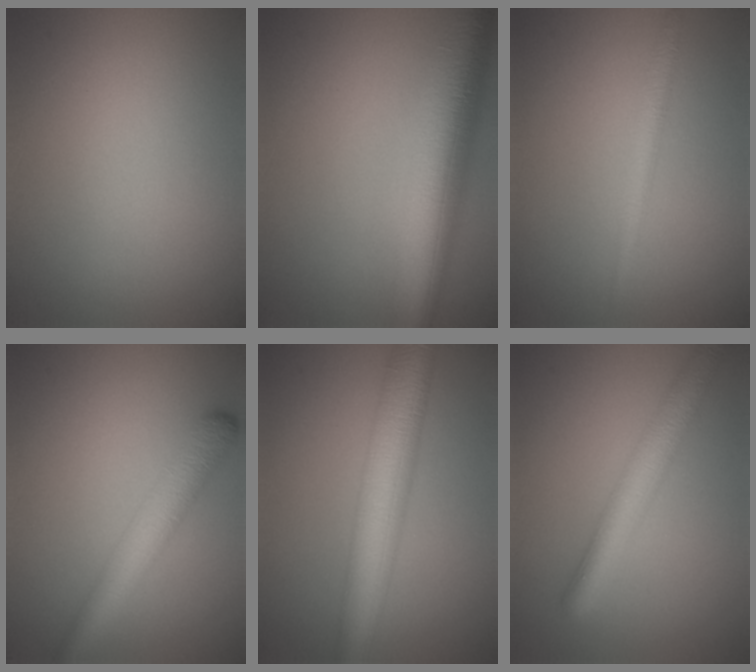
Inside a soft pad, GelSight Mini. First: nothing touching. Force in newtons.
{"total": 9.6, "press": 9.6, "slide": 0.4}
{"total": 2.0, "press": 2.0, "slide": 0.1}
{"total": 4.9, "press": 4.9, "slide": 0.1}
{"total": 8.6, "press": 8.6, "slide": 0.2}
{"total": 4.9, "press": 4.9, "slide": 0.2}